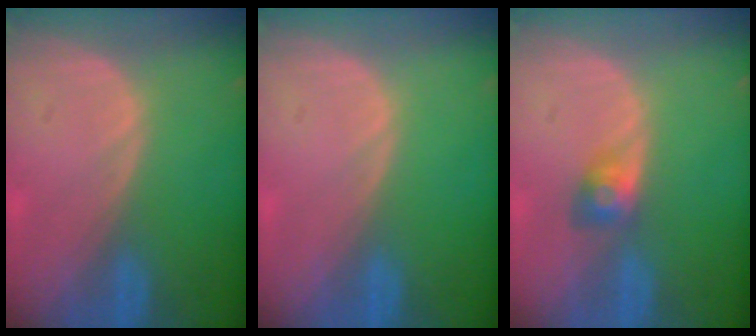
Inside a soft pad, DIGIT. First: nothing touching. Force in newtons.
{"total": 0.0}
{"total": 2.8, "press": 2.6, "slide": 1.1}